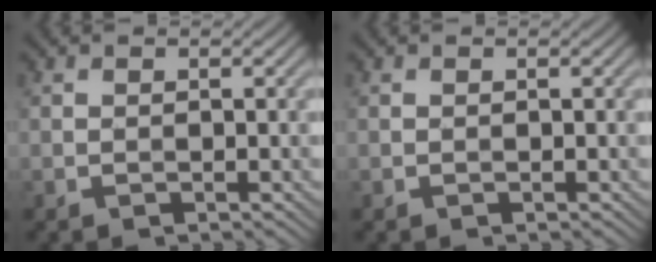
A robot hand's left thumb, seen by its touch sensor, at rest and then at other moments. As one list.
[{"total": 0.0}]